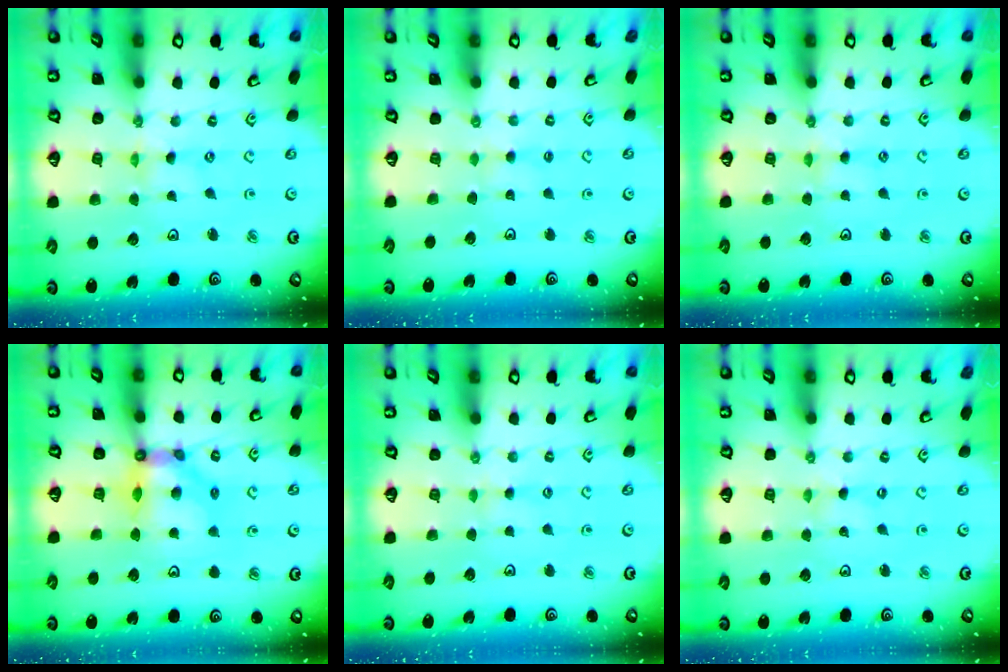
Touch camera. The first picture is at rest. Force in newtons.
{"total": 1.7, "press": 1.6, "slide": 0.4}
{"total": 4.6, "press": 4.6, "slide": 0.4}
{"total": 9.7, "press": 9.4, "slide": 2.5}
{"total": 1.5, "press": 1.5, "slide": 0.3}
{"total": 0.0}